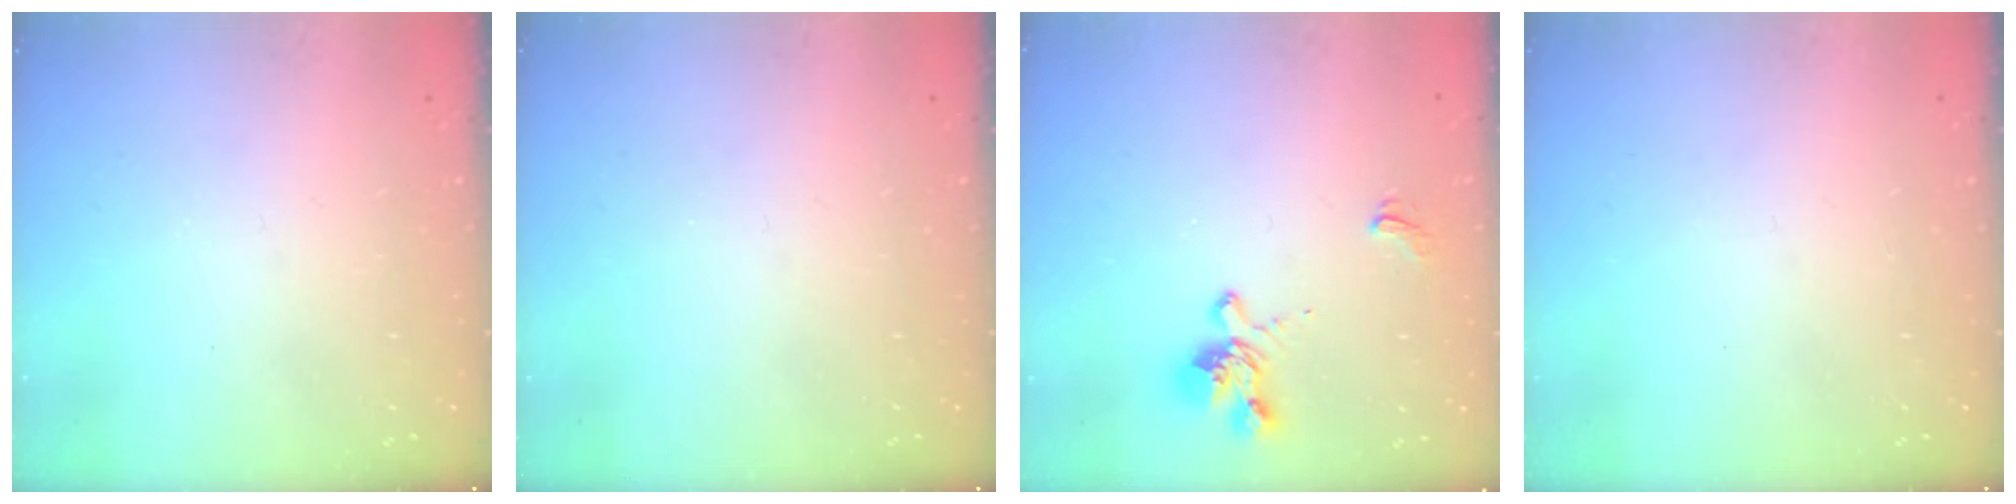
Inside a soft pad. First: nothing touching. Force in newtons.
{"total": 0.0}
{"total": 1.4, "press": 0.2, "slide": 1.4}
{"total": 0.0}